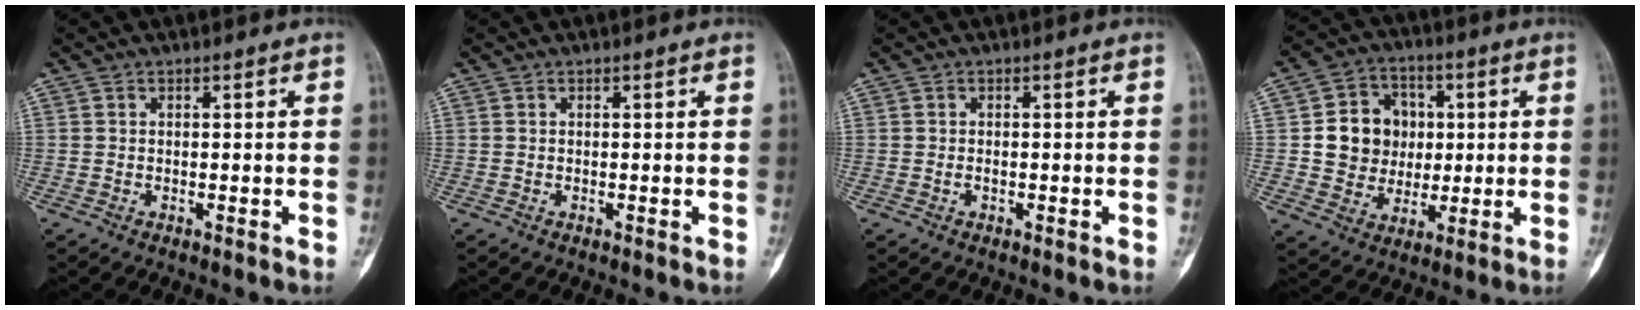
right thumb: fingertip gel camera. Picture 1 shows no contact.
{"total": 0.0}
{"total": 0.5, "force": [-0.2, 0.3, 0.4], "torque": [-0.007, 0.001, -0.004]}
{"total": 12.2, "force": [1.3, 10.9, 5.4], "torque": [-0.043, 0.008, 0.027]}